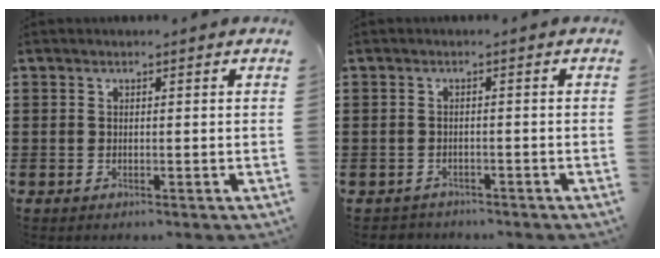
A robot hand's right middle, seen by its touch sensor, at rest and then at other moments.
{"total": 1.4, "force": [-1.2, 0.5, -0.2], "torque": [-0.001, 0.003, -0.030]}